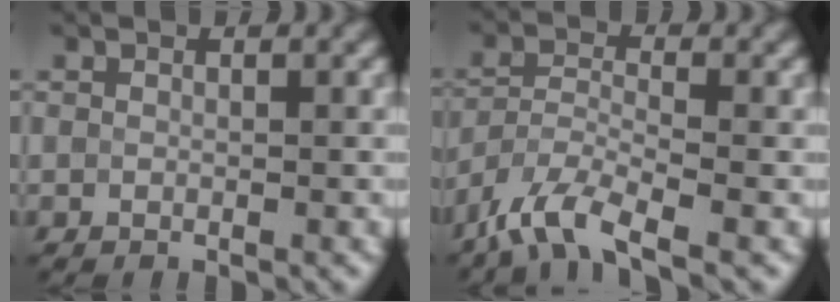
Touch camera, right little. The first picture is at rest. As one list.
[{"total": 5.7, "force": [-4.2, 1.5, 3.6], "torque": [-0.077, -0.010, -0.094]}]